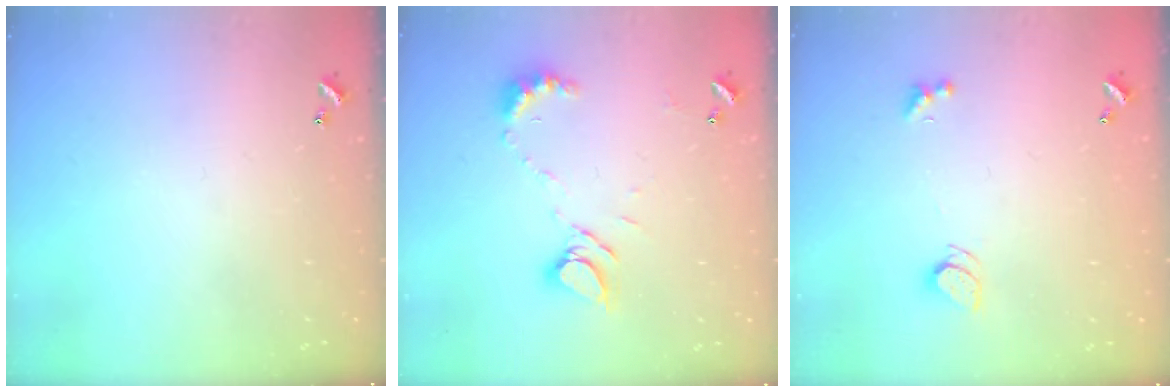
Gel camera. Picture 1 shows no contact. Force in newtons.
{"total": 8.2, "press": 8.1, "slide": 0.9}
{"total": 2.5, "press": 2.4, "slide": 0.7}